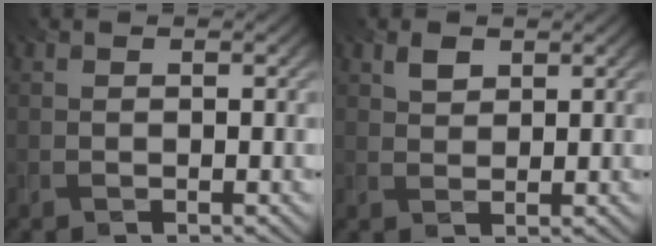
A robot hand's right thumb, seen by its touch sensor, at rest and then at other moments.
{"total": 1.6, "force": [1.4, 0.6, 0.6], "torque": [-0.017, 0.004, 0.023]}